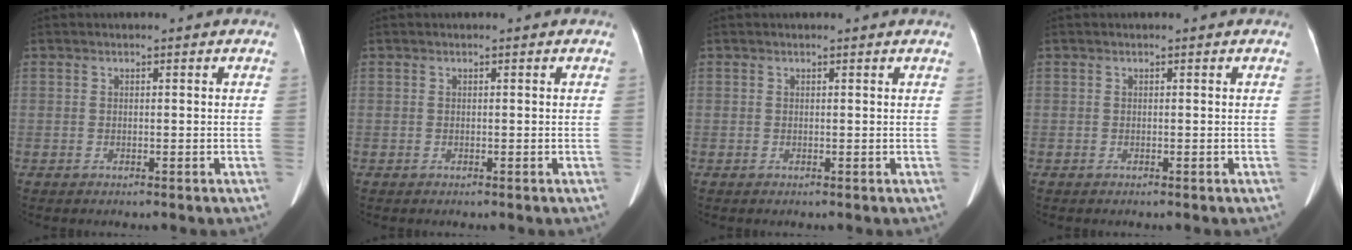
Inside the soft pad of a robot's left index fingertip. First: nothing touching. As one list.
[{"total": 0.0}, {"total": 0.0}, {"total": 0.0}]